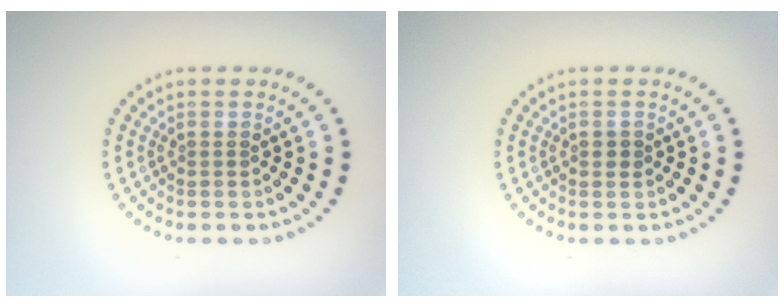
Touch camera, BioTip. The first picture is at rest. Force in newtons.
{"total": 0.8, "press": 0.8, "slide": 0.1}